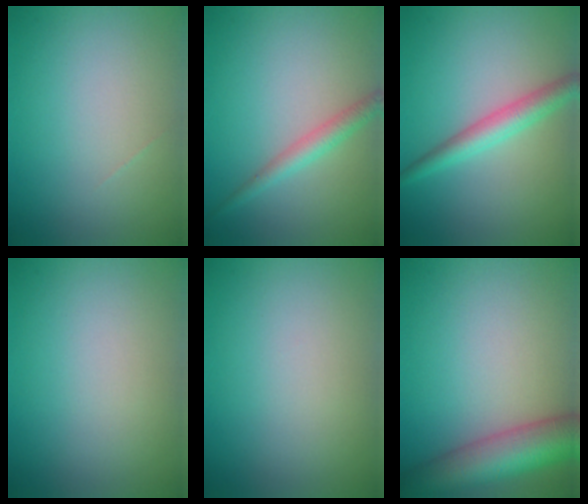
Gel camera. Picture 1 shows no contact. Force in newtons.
{"total": 2.1, "press": 2.1, "slide": 0.1}
{"total": 3.1, "press": 3.1, "slide": 0.1}
{"total": 0.0}
{"total": 0.0}
{"total": 8.2, "press": 8.2, "slide": 0.3}